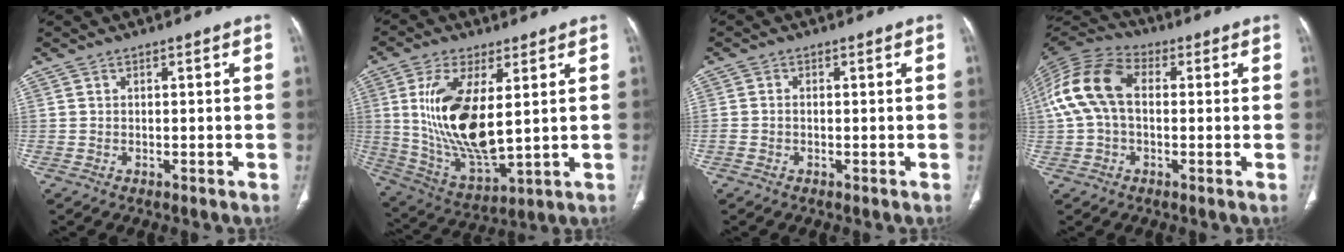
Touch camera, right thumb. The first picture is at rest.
{"total": 17.4, "force": [3.0, 7.3, 15.5], "torque": [-0.305, -0.026, 0.072]}
{"total": 1.1, "force": [-0.3, 0.7, 0.8], "torque": [-0.023, 0.003, -0.006]}
{"total": 13.4, "force": [1.2, 8.6, 10.2], "torque": [-0.217, 0.037, 0.013]}